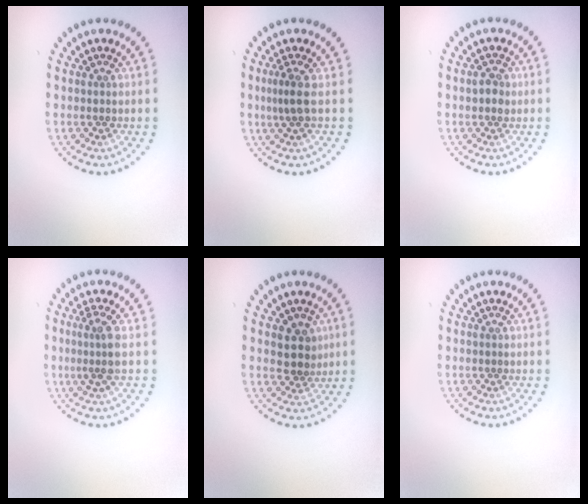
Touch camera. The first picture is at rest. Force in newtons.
{"total": 1.7, "press": 1.3, "slide": 1.1}
{"total": 1.6, "press": 1.6, "slide": 0.3}
{"total": 2.3, "press": 1.8, "slide": 1.5}
{"total": 2.5, "press": 2.2, "slide": 1.2}
{"total": 0.0}